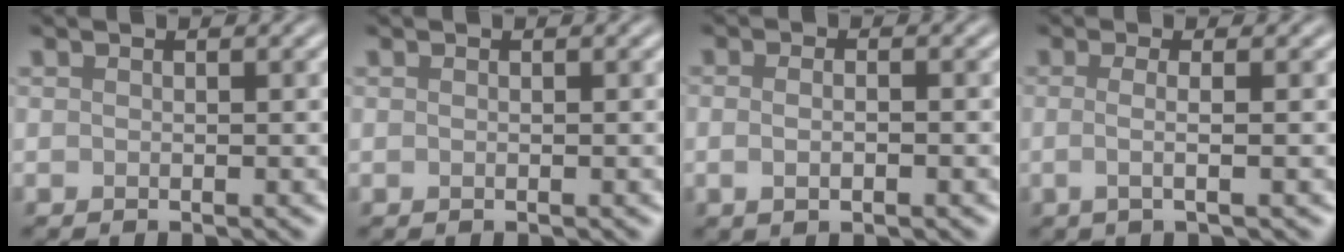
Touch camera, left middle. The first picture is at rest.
{"total": 0.0}
{"total": 2.9, "force": [0.1, 1.6, 2.5], "torque": [-0.023, 0.007, -0.013]}
{"total": 2.5, "force": [-0.1, 0.9, 2.3], "torque": [-0.034, -0.004, -0.016]}